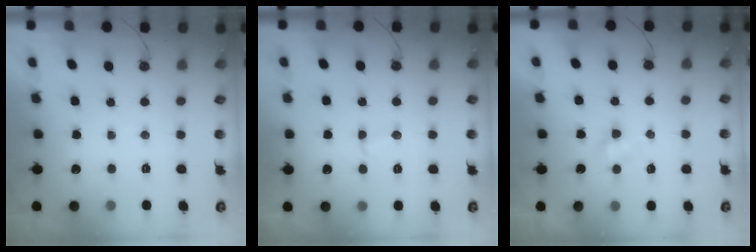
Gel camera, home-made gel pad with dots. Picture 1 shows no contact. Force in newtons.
{"total": 3.3, "press": 3.3, "slide": 0.3}
{"total": 3.0, "press": 3.0, "slide": 0.3}